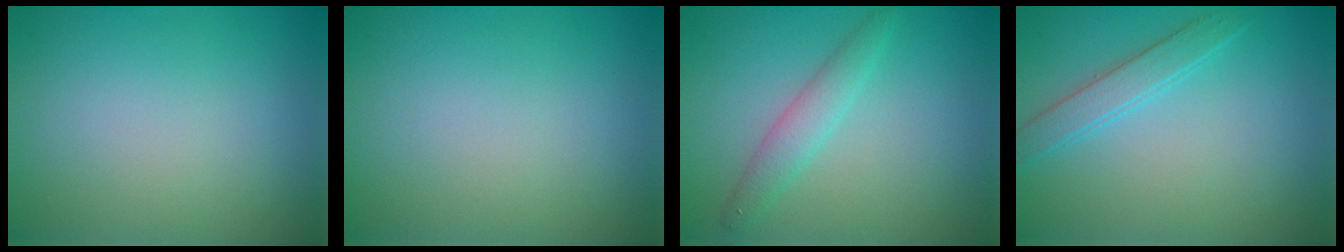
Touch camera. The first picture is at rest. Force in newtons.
{"total": 0.0}
{"total": 2.1, "press": 2.1, "slide": 0.0}
{"total": 2.2, "press": 2.1, "slide": 0.2}